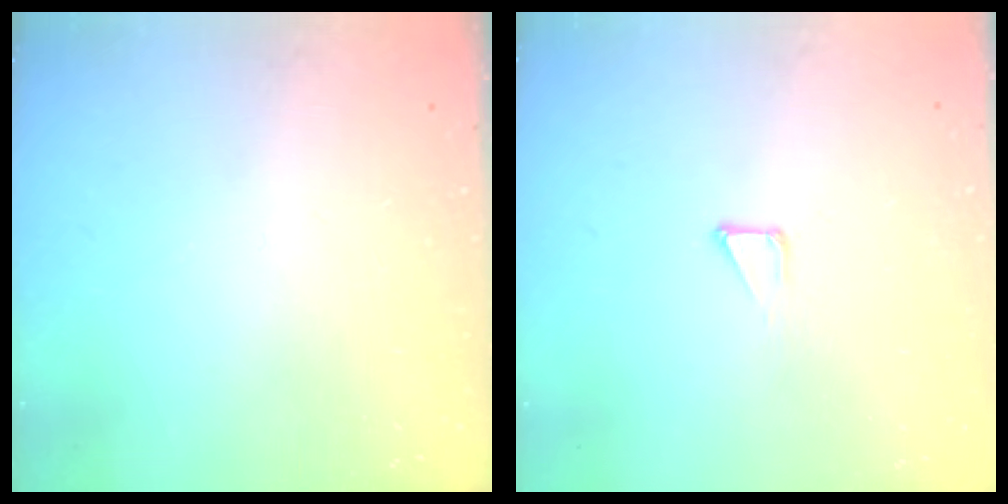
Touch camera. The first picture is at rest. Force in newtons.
{"total": 1.2, "press": 1.2, "slide": 0.0}